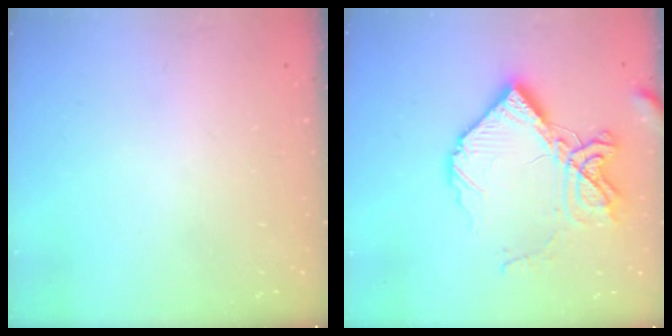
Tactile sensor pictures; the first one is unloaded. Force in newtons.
{"total": 16.3, "press": 16.2, "slide": 1.5}